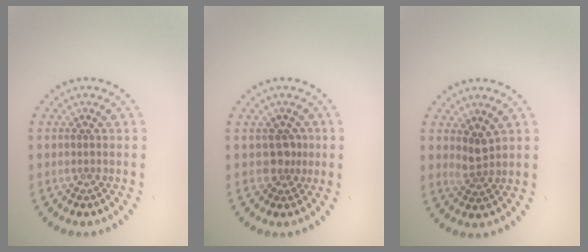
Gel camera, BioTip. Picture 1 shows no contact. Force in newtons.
{"total": 1.6, "press": 1.3, "slide": 1.0}
{"total": 1.8, "press": 1.2, "slide": 1.3}